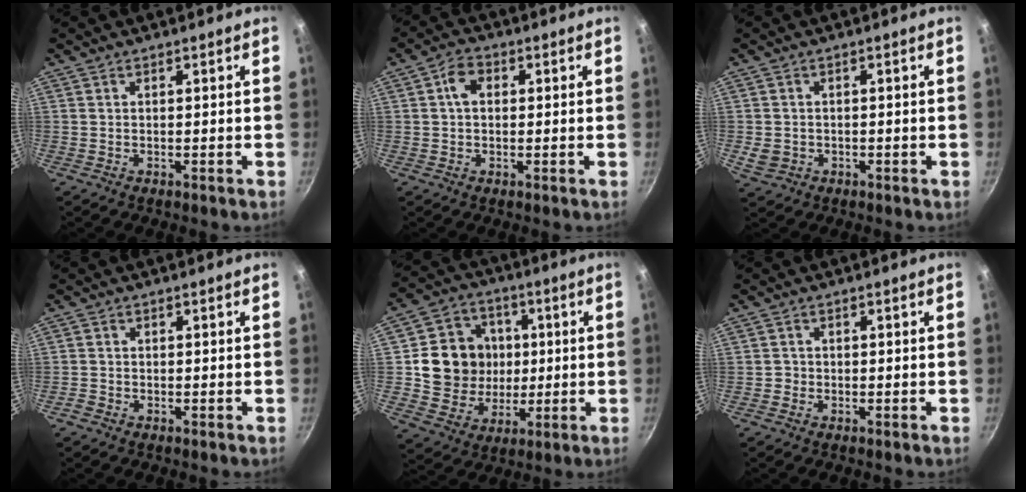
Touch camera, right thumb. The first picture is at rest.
{"total": 4.1, "force": [0.6, 3.0, 2.8], "torque": [-0.039, 0.010, 0.002]}
{"total": 3.4, "force": [-0.7, 2.9, 1.6], "torque": [-0.029, 0.003, -0.004]}
{"total": 1.2, "force": [-0.9, 0.8, 0.2], "torque": [-0.005, 0.003, -0.016]}
{"total": 14.4, "force": [1.2, 13.2, 5.7], "torque": [-0.065, 0.010, 0.023]}
{"total": 1.0, "force": [-0.4, 1.0, 0.1], "torque": [0.003, 0.003, -0.008]}